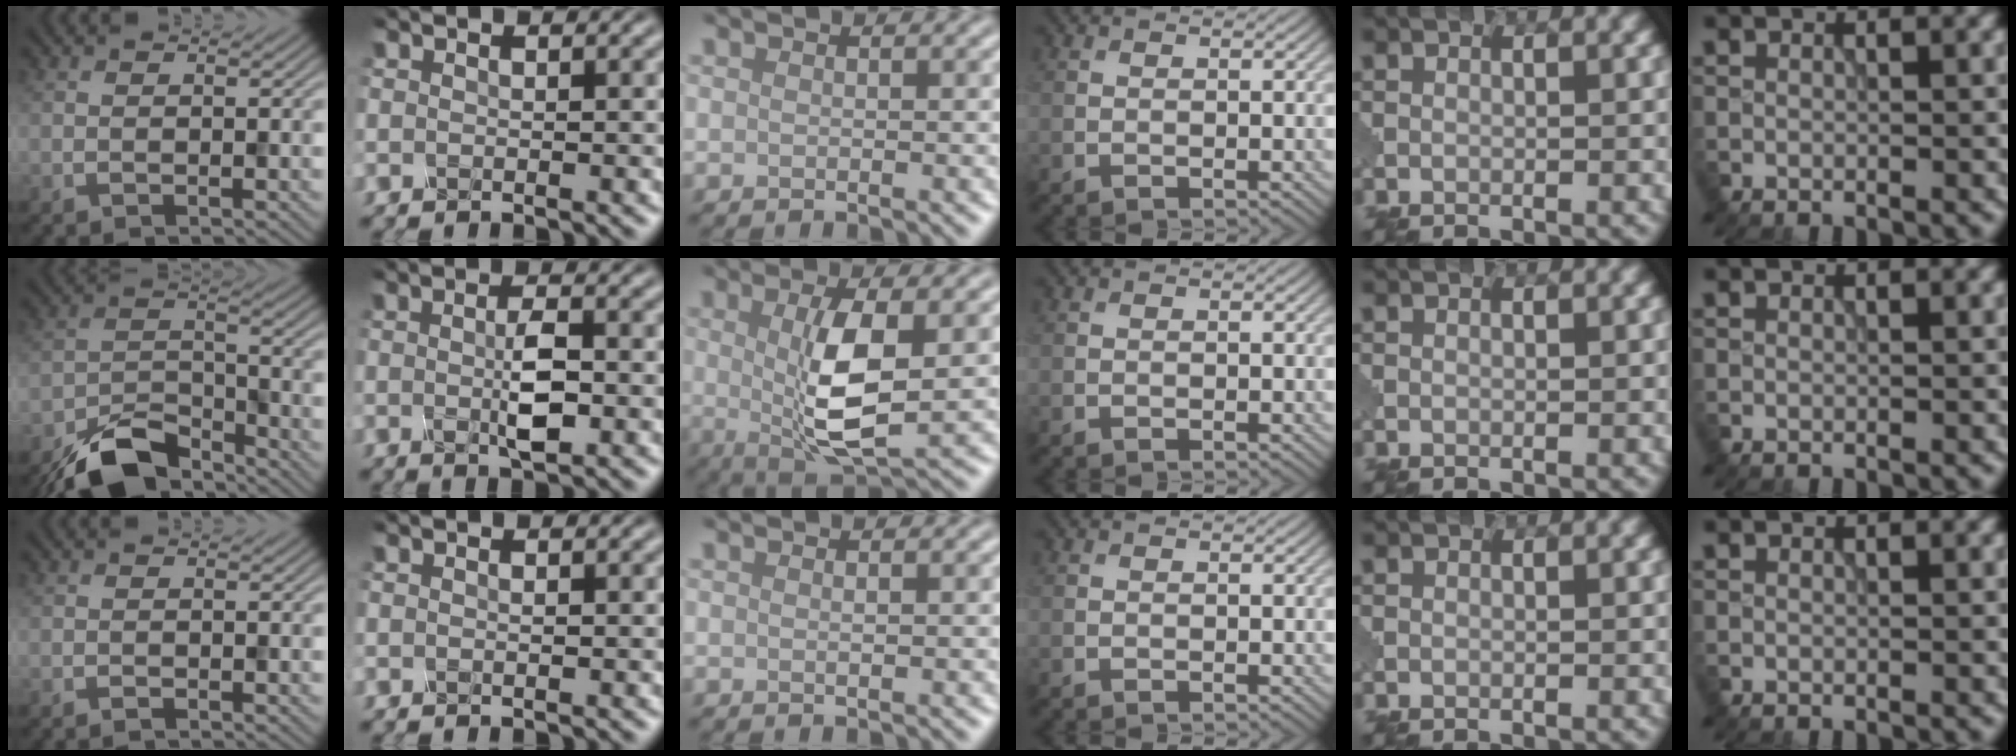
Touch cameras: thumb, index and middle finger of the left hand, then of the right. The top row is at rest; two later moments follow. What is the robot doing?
{"motion": "press", "object": "mechanical pencil"}